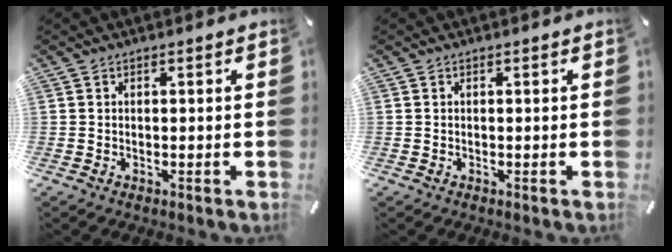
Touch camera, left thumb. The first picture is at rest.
{"total": 0.0}